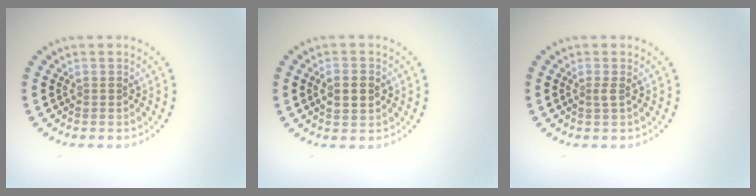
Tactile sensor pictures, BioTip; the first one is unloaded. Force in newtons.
{"total": 2.3, "press": 2.3, "slide": 0.2}
{"total": 0.8, "press": 0.5, "slide": 0.6}